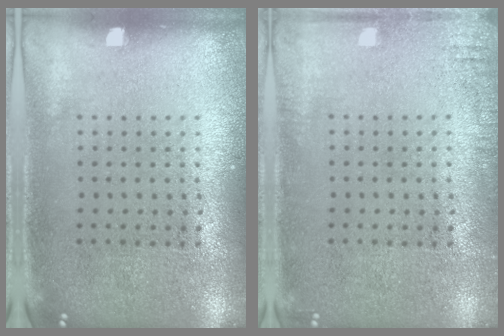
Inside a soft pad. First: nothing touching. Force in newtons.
{"total": 1.4, "press": 1.4, "slide": 0.1}